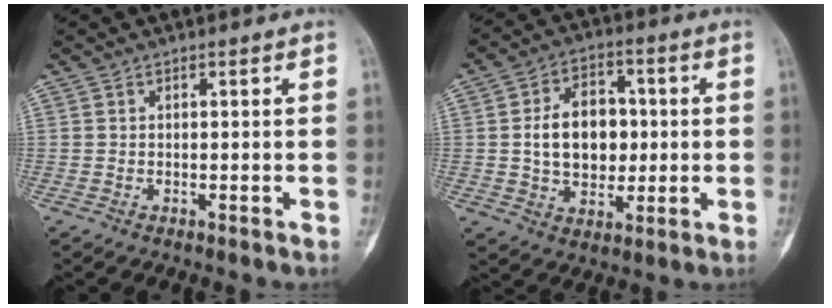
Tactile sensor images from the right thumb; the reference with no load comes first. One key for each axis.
{"total": 12.4, "fx": 0.6, "fy": 8.7, "fz": 8.8, "tx": -0.109, "ty": 0.008, "tz": 0.011}